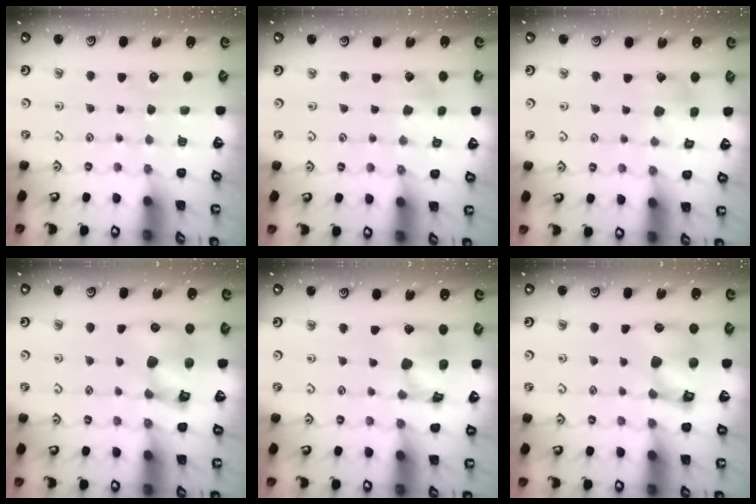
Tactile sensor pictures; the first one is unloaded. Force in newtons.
{"total": 2.0, "press": 2.0, "slide": 0.3}
{"total": 6.3, "press": 6.3, "slide": 0.4}
{"total": 11.4, "press": 11.3, "slide": 1.6}
{"total": 15.4, "press": 15.3, "slide": 2.1}
{"total": 12.9, "press": 12.8, "slide": 1.9}